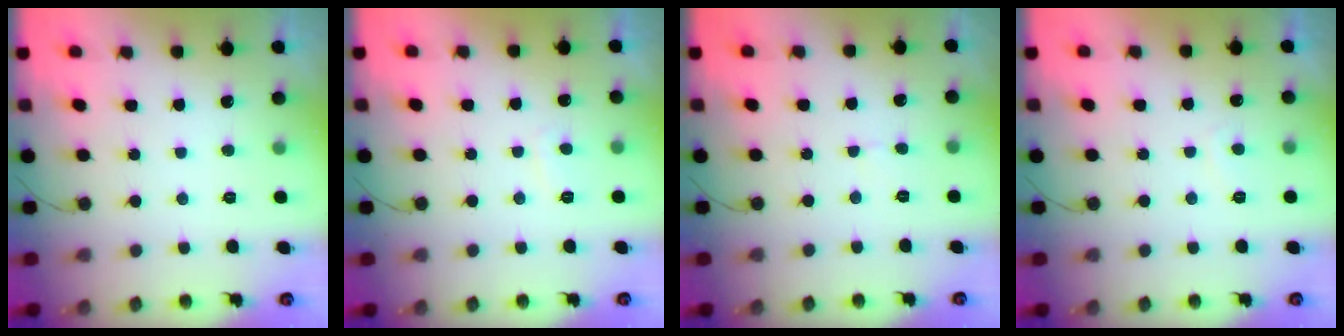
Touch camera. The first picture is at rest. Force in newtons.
{"total": 1.5, "press": 1.3, "slide": 0.6}
{"total": 3.3, "press": 3.3, "slide": 0.3}
{"total": 0.6, "press": 0.3, "slide": 0.5}